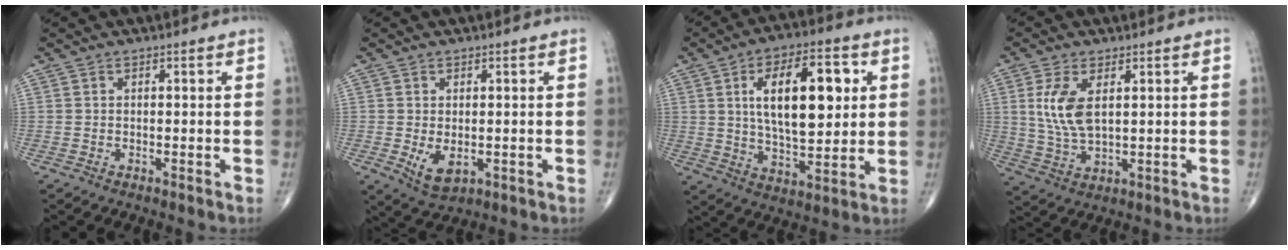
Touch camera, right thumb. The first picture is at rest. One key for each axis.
{"total": 4.7, "fx": -0.7, "fy": 2.7, "fz": 3.8, "tx": -0.060, "ty": -0.012, "tz": -0.001}
{"total": 18.1, "fx": 4.2, "fy": 8.4, "fz": 15.5, "tx": -0.225, "ty": -0.006, "tz": 0.071}
{"total": 8.3, "fx": 2.2, "fy": 4.1, "fz": 6.9, "tx": -0.146, "ty": -0.010, "tz": 0.052}